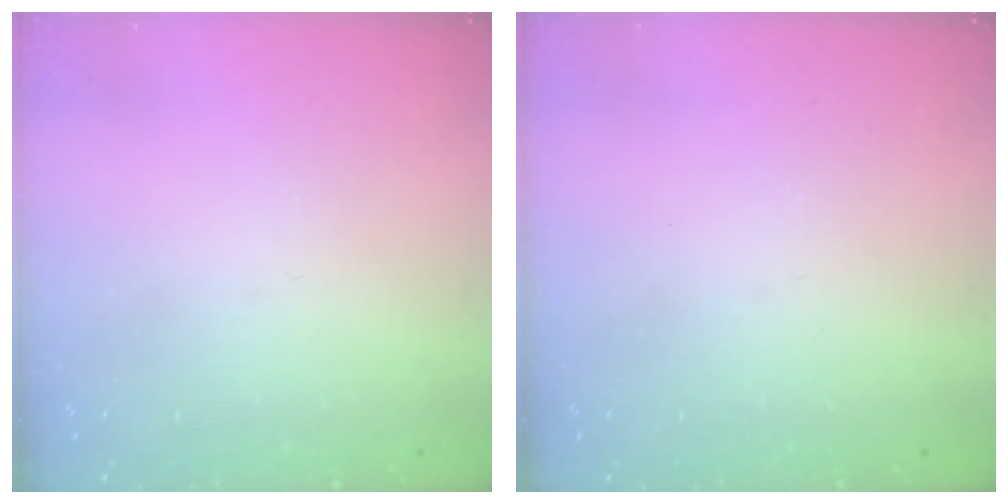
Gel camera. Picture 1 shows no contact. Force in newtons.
{"total": 0.0}